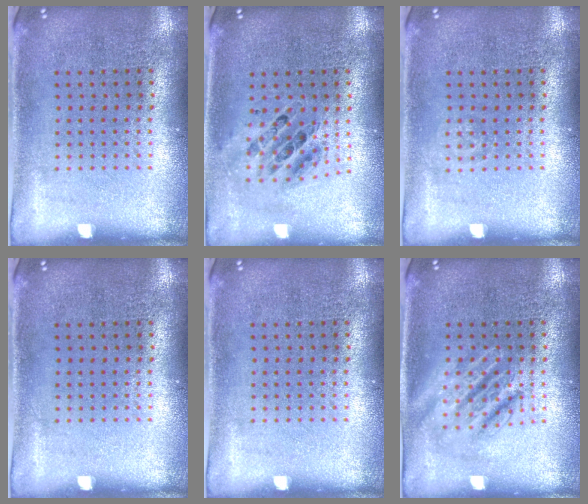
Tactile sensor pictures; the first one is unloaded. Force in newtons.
{"total": 0.8, "press": 0.8, "slide": 0.1}
{"total": 0.6, "press": 0.6, "slide": 0.2}
{"total": 0.0}
{"total": 0.0}
{"total": 2.8, "press": 2.8, "slide": 0.3}